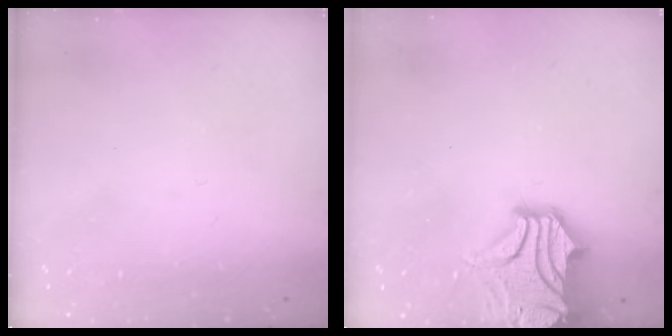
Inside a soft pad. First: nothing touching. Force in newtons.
{"total": 5.3, "press": 5.0, "slide": 1.7}